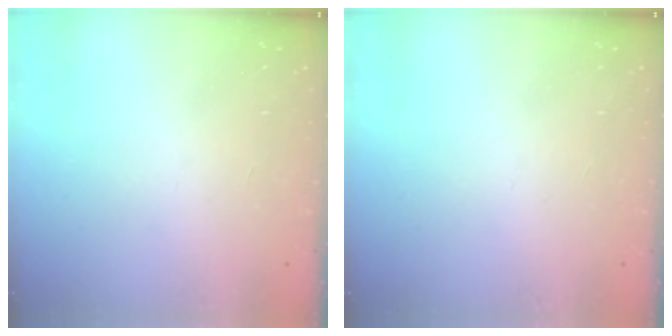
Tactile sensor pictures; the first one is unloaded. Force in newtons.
{"total": 0.0}